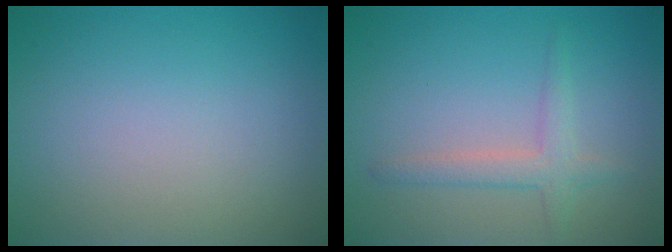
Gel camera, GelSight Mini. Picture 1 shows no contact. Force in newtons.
{"total": 2.2, "press": 2.2, "slide": 0.1}